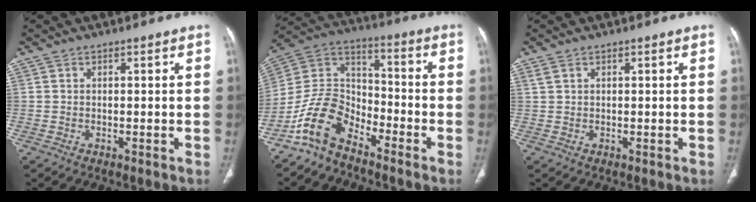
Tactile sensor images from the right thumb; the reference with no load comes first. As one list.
[{"total": 10.8, "force": [-7.9, 5.8, 4.6], "torque": [-0.081, 0.080, -0.168]}, {"total": 1.0, "force": [0.6, 0.5, 0.5], "torque": [-0.015, 0.009, 0.018]}]